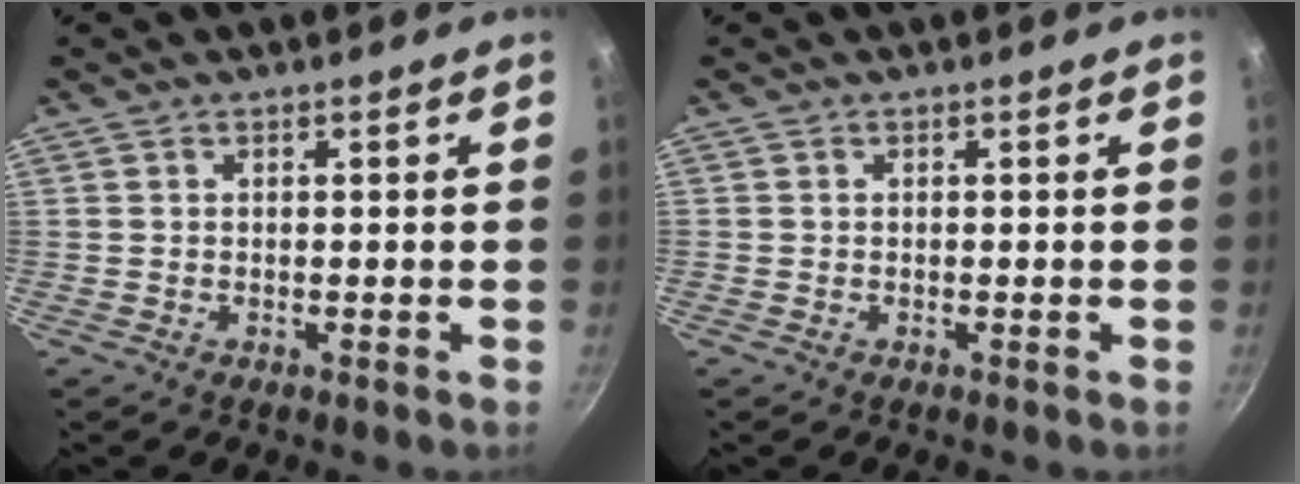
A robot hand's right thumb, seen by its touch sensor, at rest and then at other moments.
{"total": 0.0}